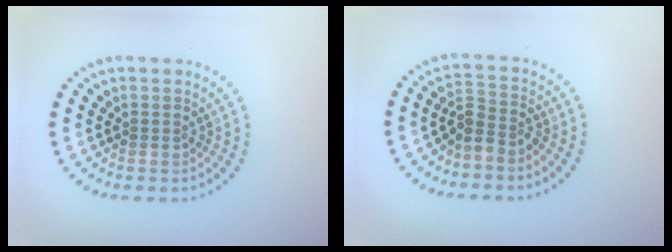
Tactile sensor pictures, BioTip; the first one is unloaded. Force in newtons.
{"total": 2.4, "press": 1.8, "slide": 1.6}